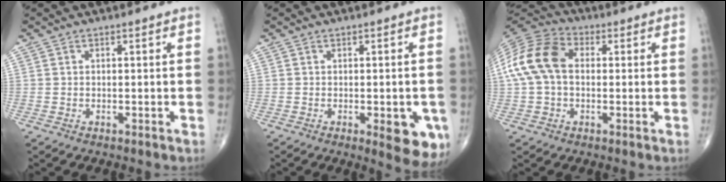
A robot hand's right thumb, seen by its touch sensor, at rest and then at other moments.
{"total": 8.1, "force": [-2.5, 2.9, 7.1], "torque": [-0.065, -0.010, -0.024]}
{"total": 13.1, "force": [1.1, 8.9, 9.6], "torque": [-0.195, 0.034, 0.010]}